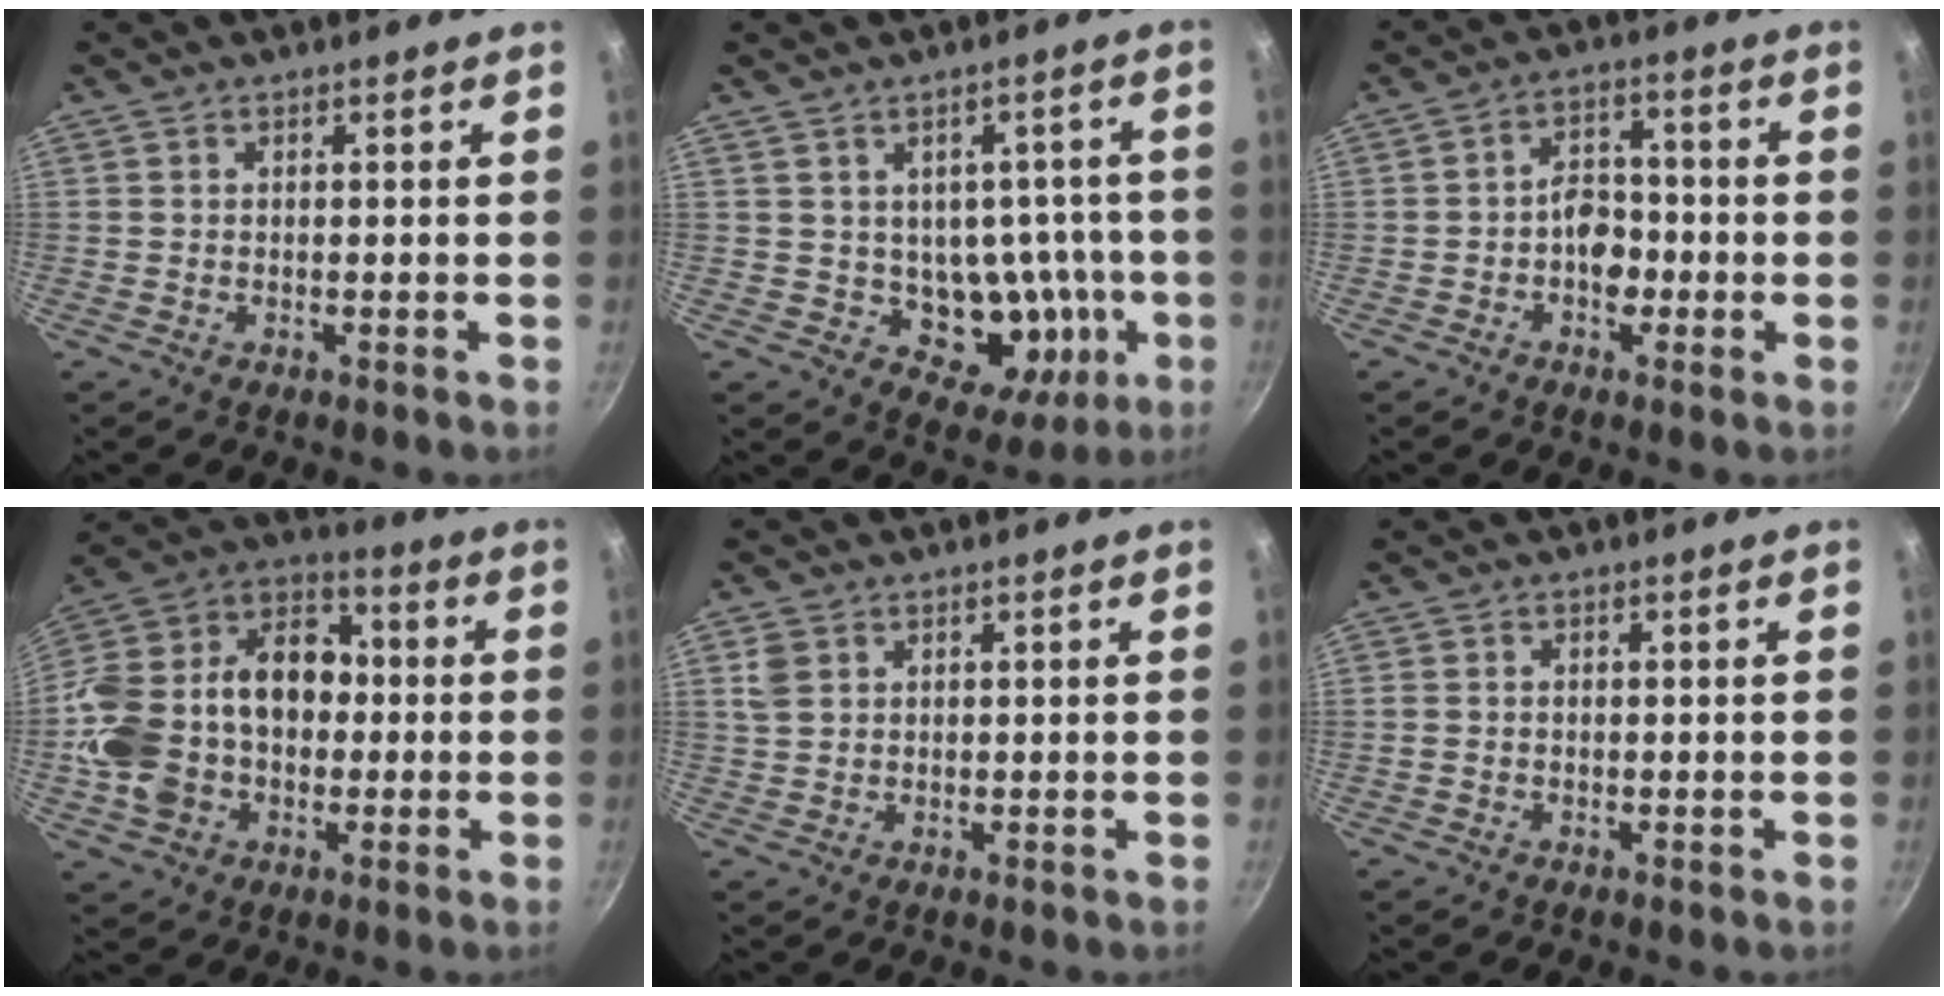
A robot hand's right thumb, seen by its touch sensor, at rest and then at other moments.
{"total": 13.1, "force": [-1.3, 10.0, 8.4], "torque": [-0.065, -0.003, -0.002]}
{"total": 6.1, "force": [-1.5, 4.3, 4.0], "torque": [-0.031, 0.021, -0.031]}
{"total": 24.6, "force": [-1.9, 18.3, 16.4], "torque": [-0.293, 0.069, -0.041]}
{"total": 3.2, "force": [1.1, 2.5, 1.6], "torque": [-0.025, 0.002, 0.025]}
{"total": 1.0, "force": [-0.2, 0.9, 0.5], "torque": [-0.010, 0.003, -0.005]}